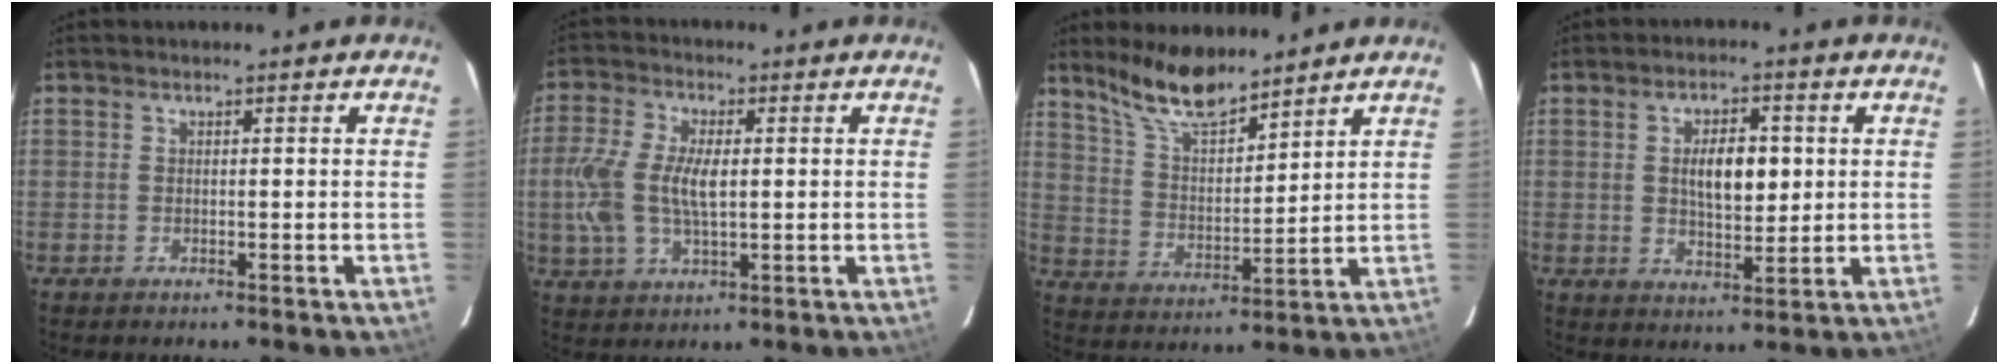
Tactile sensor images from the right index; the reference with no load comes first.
{"total": 10.4, "force": [0.2, 4.7, 9.3], "torque": [-0.199, 0.003, 0.002]}
{"total": 11.0, "force": [9.3, 2.7, 5.2], "torque": [-0.098, -0.001, 0.180]}
{"total": 7.7, "force": [1.2, 3.7, 6.6], "torque": [-0.114, 0.007, 0.025]}